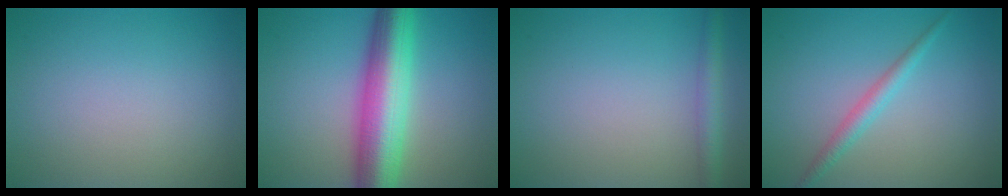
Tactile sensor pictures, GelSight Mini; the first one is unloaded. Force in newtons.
{"total": 9.4, "press": 9.4, "slide": 0.4}
{"total": 2.3, "press": 2.3, "slide": 0.0}
{"total": 1.9, "press": 1.9, "slide": 0.0}